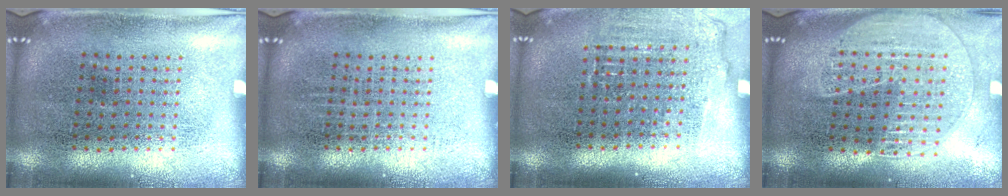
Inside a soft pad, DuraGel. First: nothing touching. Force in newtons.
{"total": 0.0}
{"total": 1.1, "press": 1.1, "slide": 0.4}
{"total": 1.9, "press": 1.7, "slide": 0.8}